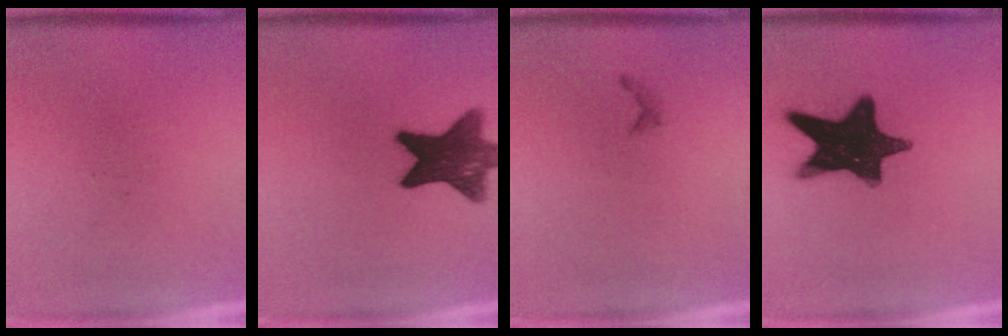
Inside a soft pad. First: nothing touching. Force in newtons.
{"total": 13.1}
{"total": 0.6}
{"total": 16.6}